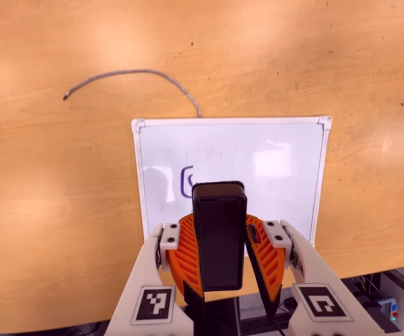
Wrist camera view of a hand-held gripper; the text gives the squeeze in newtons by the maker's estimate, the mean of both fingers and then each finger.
{"total": 8.6, "left": 8.9, "right": 8.2}